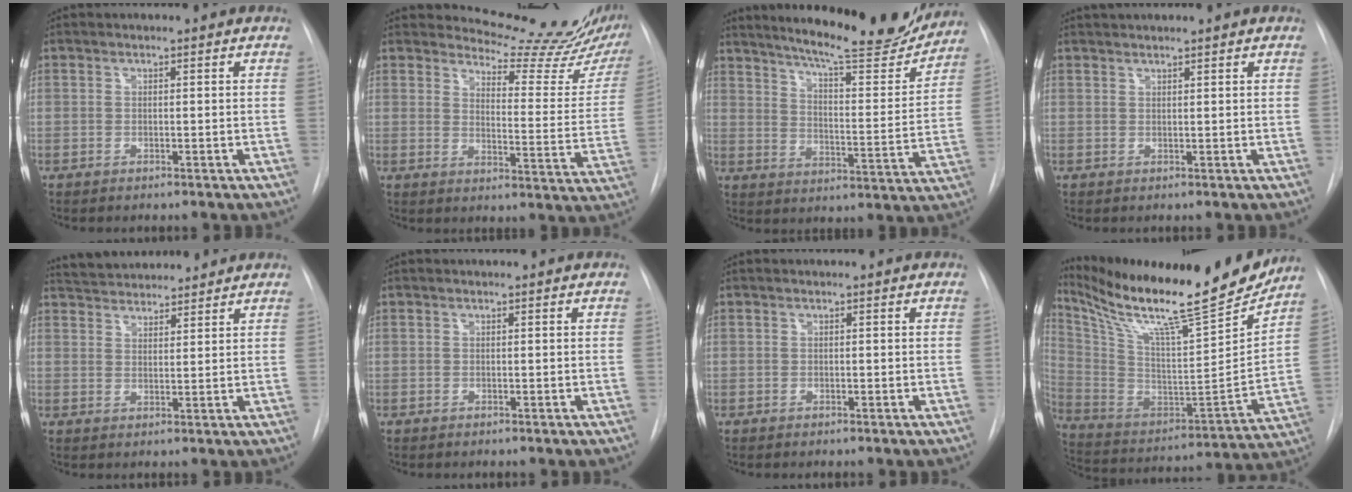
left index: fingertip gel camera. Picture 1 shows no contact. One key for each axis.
{"total": 15.4, "fx": 15.1, "fy": 0.9, "fz": 3.0, "tx": -0.034, "ty": -0.103, "tz": 0.170}
{"total": 19.9, "fx": 18.1, "fy": 2.0, "fz": 8.2, "tx": -0.123, "ty": -0.046, "tz": 0.242}
{"total": 3.4, "fx": 3.1, "fy": -0.3, "fz": 1.4, "tx": -0.015, "ty": 0.028, "tz": 0.050}
{"total": 9.1, "fx": 8.6, "fy": 1.7, "fz": 2.1, "tx": -0.038, "ty": 0.026, "tz": 0.135}
{"total": 0.0}
{"total": 0.0}
{"total": 27.6, "fx": 23.2, "fy": 2.4, "fz": 14.7, "tx": -0.270, "ty": -0.051, "tz": 0.363}